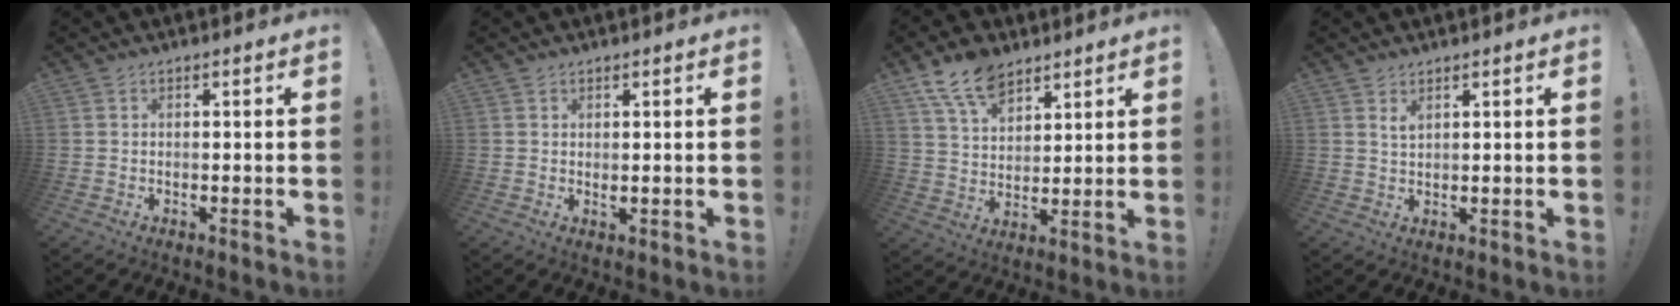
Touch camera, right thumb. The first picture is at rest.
{"total": 0.8, "force": [0.7, 0.1, 0.4], "torque": [-0.002, -0.005, 0.012]}
{"total": 12.2, "force": [8.4, 6.6, 6.0], "torque": [-0.103, -0.043, 0.158]}
{"total": 1.9, "force": [1.4, 0.4, 1.3], "torque": [-0.022, -0.005, 0.024]}